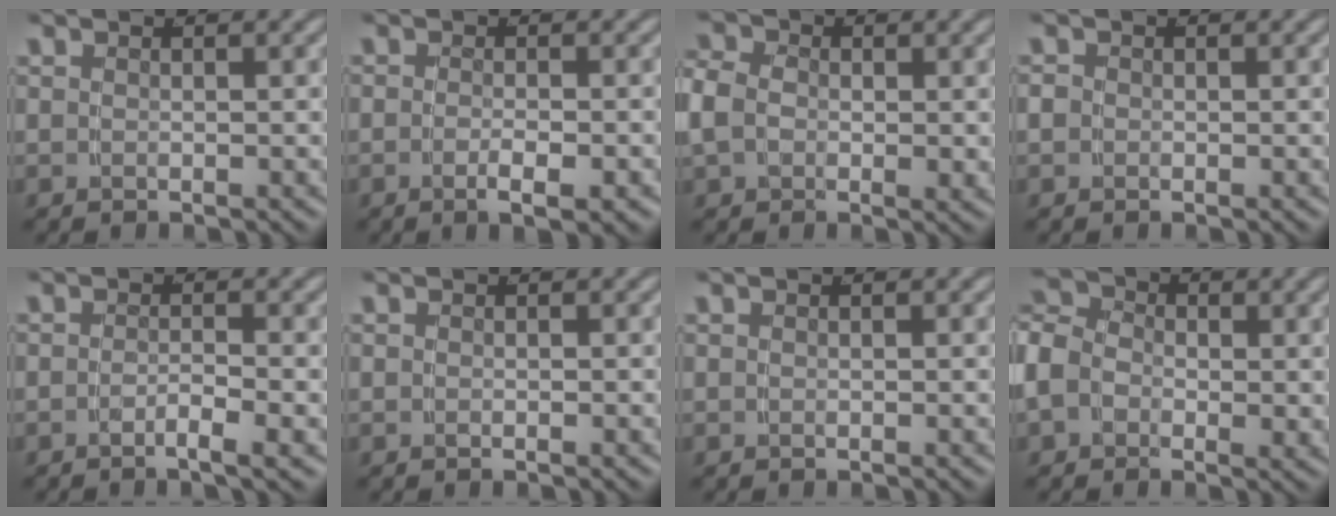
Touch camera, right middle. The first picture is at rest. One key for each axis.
{"total": 2.4, "fx": -1.3, "fy": 0.5, "fz": 2.0, "tx": -0.037, "ty": -0.005, "tz": -0.020}
{"total": 3.7, "fx": 0.0, "fy": 3.0, "fz": 2.2, "tx": -0.060, "ty": -0.010, "tz": 0.002}
{"total": 1.0, "fx": -0.2, "fy": 0.9, "fz": 0.4, "tx": -0.013, "ty": -0.005, "tz": -0.003}
{"total": 1.8, "fx": -1.3, "fy": -0.4, "fz": 1.2, "tx": -0.022, "ty": -0.003, "tz": -0.024}
{"total": 0.0}
{"total": 0.0}
{"total": 6.0, "fx": 0.3, "fy": 5.1, "fz": 3.2, "tx": -0.072, "ty": -0.004, "tz": -0.004}